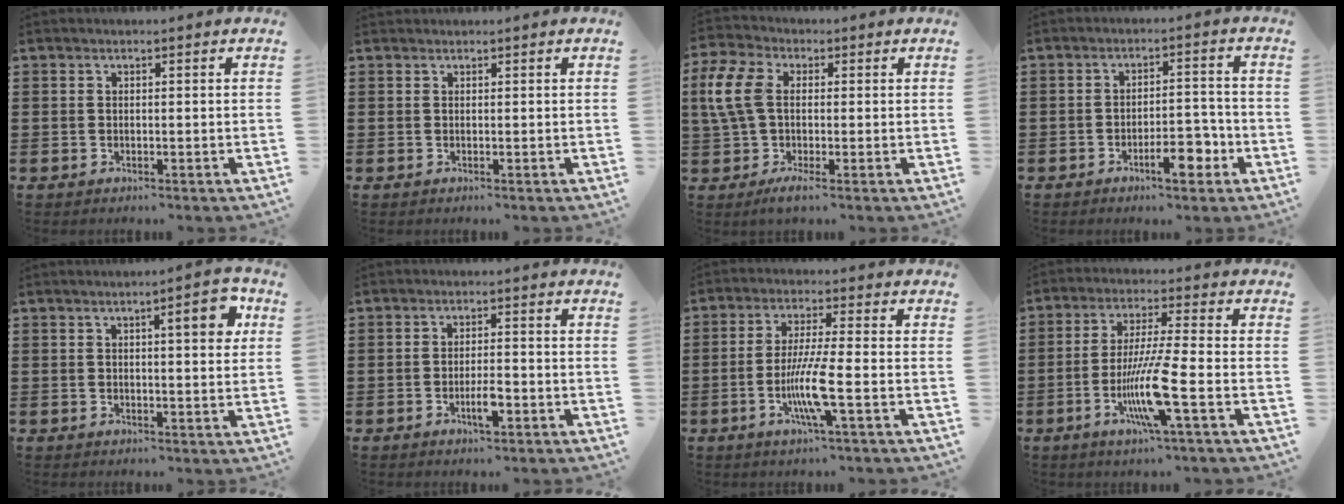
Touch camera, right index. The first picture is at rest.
{"total": 0.0}
{"total": 8.1, "force": [-0.2, 4.1, 7.0], "torque": [-0.169, -0.004, -0.009]}
{"total": 6.5, "force": [-3.4, 2.3, 5.0], "torque": [-0.069, 0.006, -0.059]}
{"total": 5.1, "force": [1.9, 1.2, 4.6], "torque": [-0.060, -0.005, 0.022]}
{"total": 3.7, "force": [-1.7, 0.9, 3.1], "torque": [-0.060, 0.001, -0.032]}
{"total": 8.0, "force": [-2.5, 0.5, 7.6], "torque": [-0.154, -0.018, -0.050]}
{"total": 10.4, "force": [-3.7, 0.3, 9.7], "torque": [-0.193, -0.017, -0.073]}